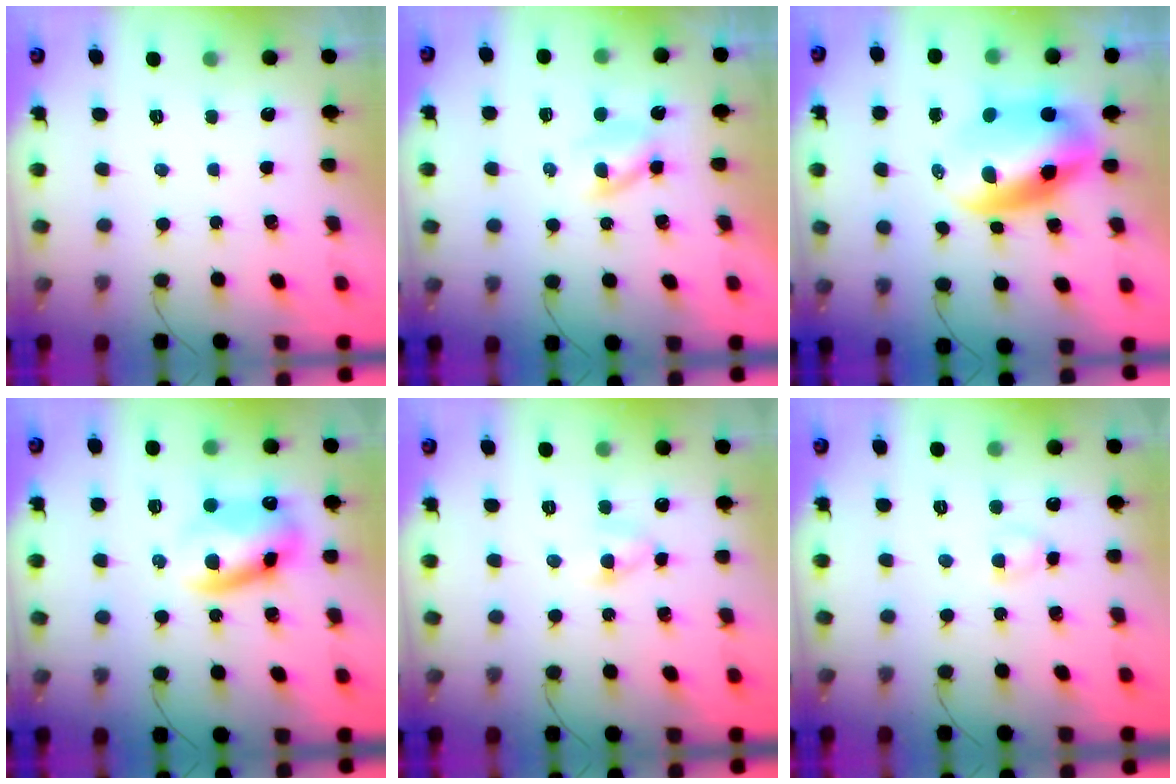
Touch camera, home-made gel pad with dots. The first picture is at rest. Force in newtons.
{"total": 2.6, "press": 2.3, "slide": 1.2}
{"total": 10.5, "press": 10.1, "slide": 2.8}
{"total": 10.9, "press": 10.7, "slide": 2.1}
{"total": 4.8, "press": 4.7, "slide": 1.2}
{"total": 3.6, "press": 3.4, "slide": 1.3}